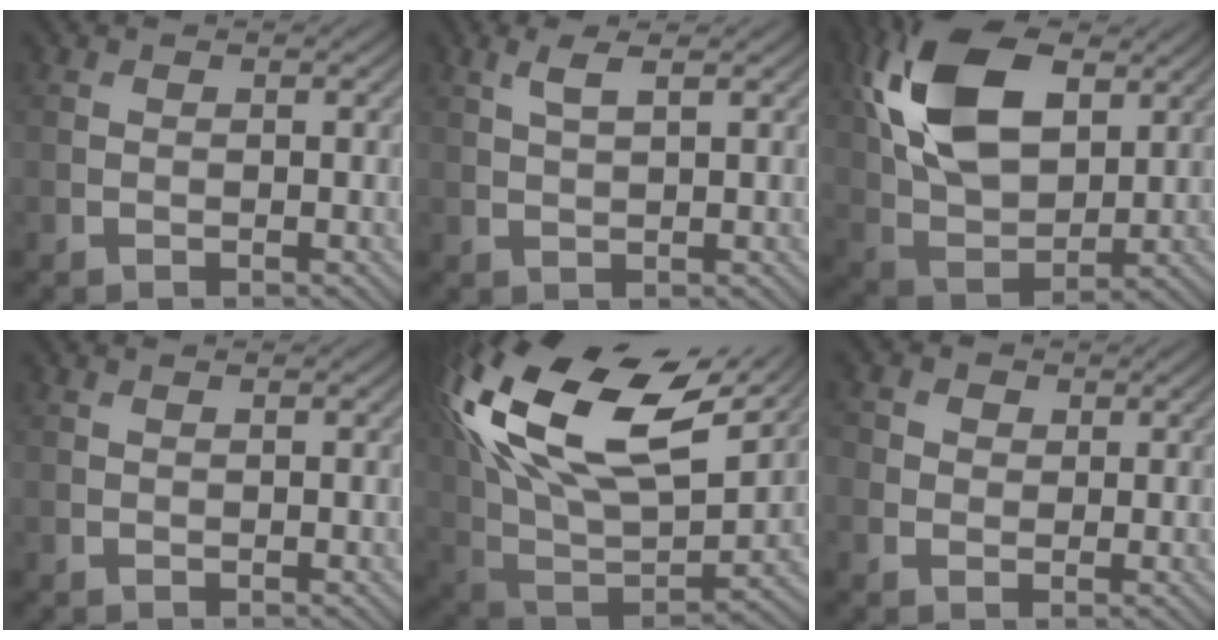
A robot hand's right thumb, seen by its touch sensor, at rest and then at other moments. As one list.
[{"total": 2.7, "force": [1.4, 0.4, 2.2], "torque": [-0.053, 0.006, 0.031]}, {"total": 15.4, "force": [5.8, 8.7, 11.3], "torque": [-0.262, 0.015, 0.110]}, {"total": 0.5, "force": [0.3, -0.1, 0.4], "torque": [-0.011, 0.004, 0.002]}, {"total": 21.8, "force": [10.4, 10.6, 16.0], "torque": [-0.357, 0.050, 0.173]}, {"total": 2.5, "force": [0.6, 2.2, 1.0], "torque": [-0.030, 0.005, 0.007]}]